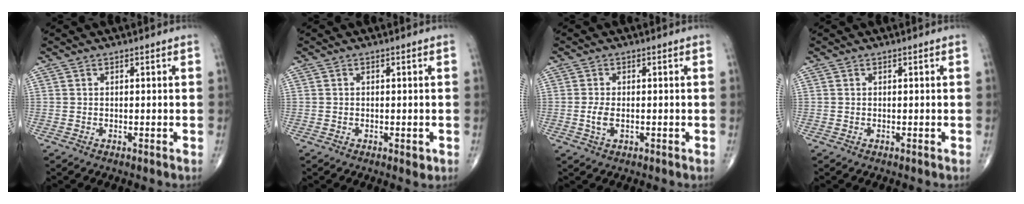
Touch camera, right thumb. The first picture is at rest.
{"total": 1.4, "force": [-0.5, 0.7, 1.1], "torque": [-0.011, -0.002, -0.006]}
{"total": 2.9, "force": [-0.5, 1.5, 2.4], "torque": [-0.054, -0.001, -0.011]}
{"total": 0.0}